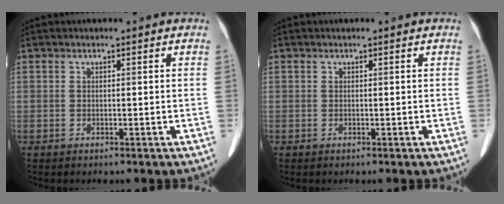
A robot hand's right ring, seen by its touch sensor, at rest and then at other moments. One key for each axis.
{"total": 0.0}